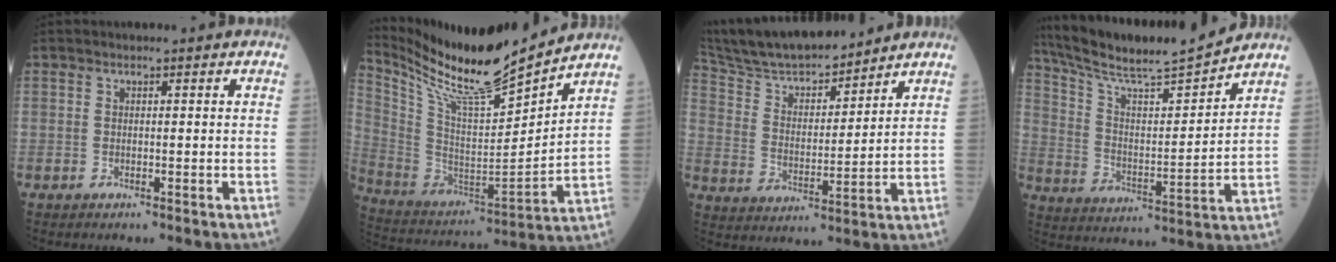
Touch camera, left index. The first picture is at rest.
{"total": 17.5, "force": [15.8, -0.2, 7.4], "torque": [-0.159, -0.026, 0.290]}
{"total": 15.6, "force": [14.2, 2.5, 6.0], "torque": [-0.113, 0.010, 0.253]}
{"total": 16.8, "force": [15.6, -0.3, 6.4], "torque": [-0.124, -0.001, 0.260]}